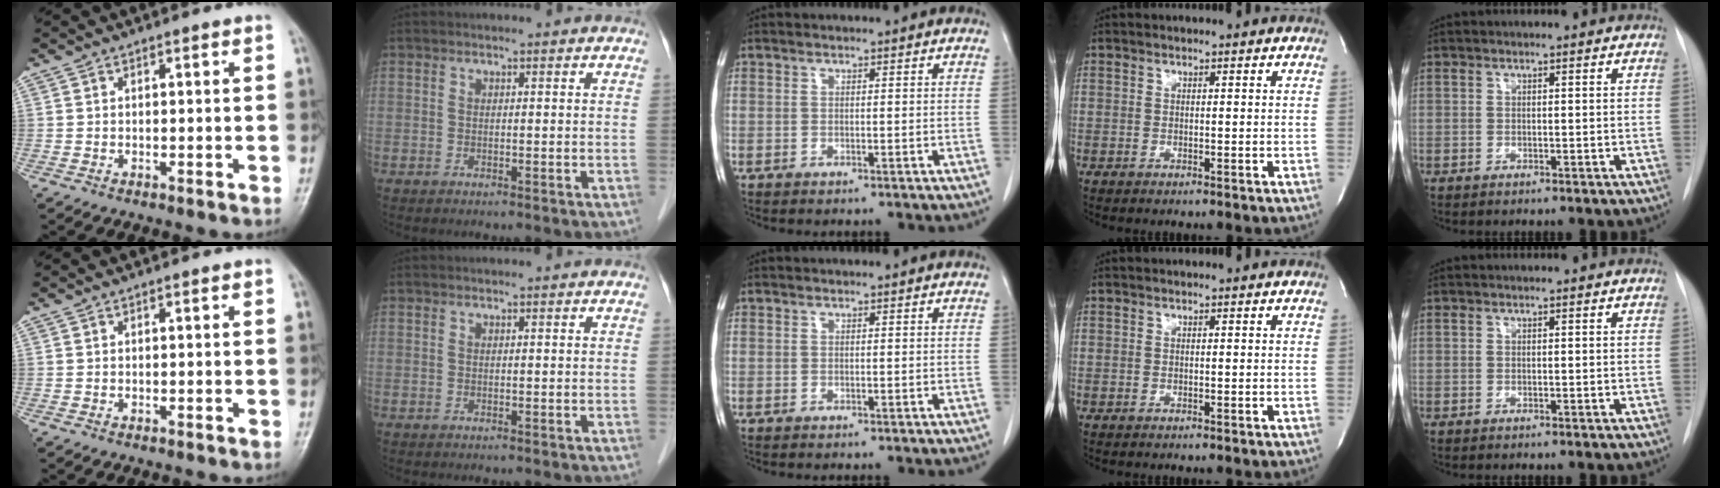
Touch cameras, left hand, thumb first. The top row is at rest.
{}